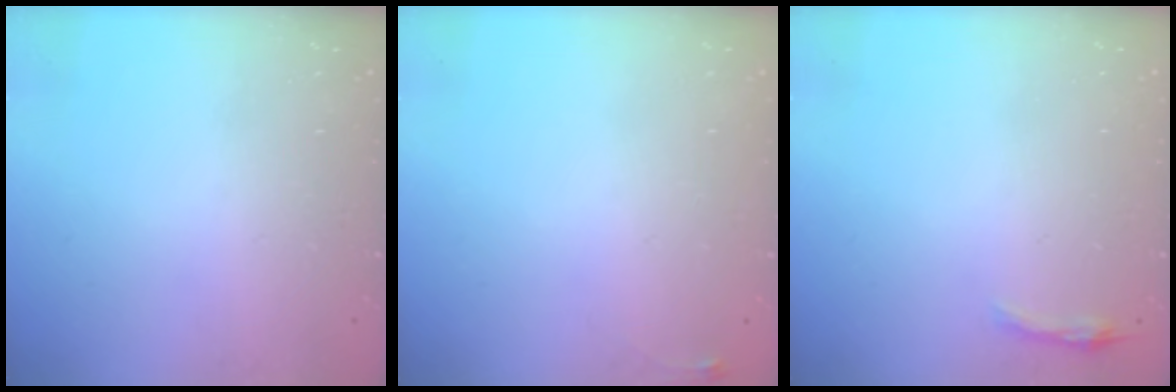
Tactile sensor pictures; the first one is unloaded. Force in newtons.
{"total": 3.4, "press": 3.4, "slide": 0.5}
{"total": 3.1, "press": 3.0, "slide": 0.7}